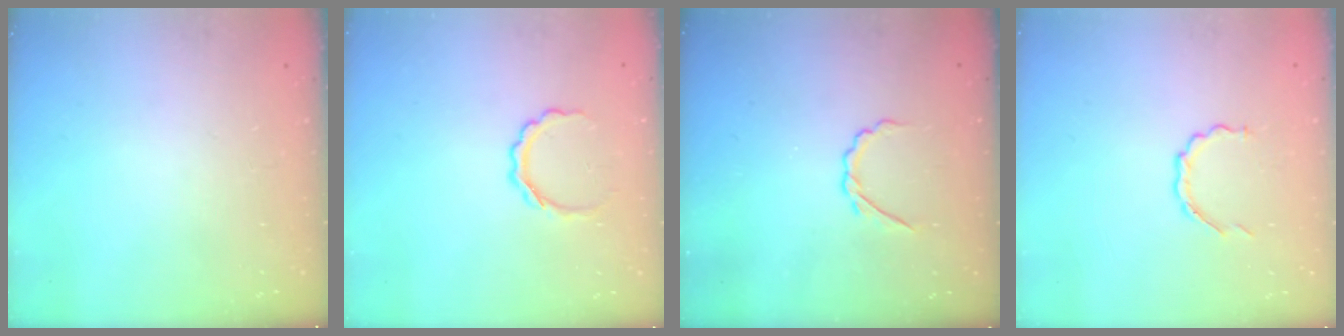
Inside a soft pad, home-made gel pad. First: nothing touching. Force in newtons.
{"total": 4.9, "press": 4.9, "slide": 0.7}
{"total": 2.8, "press": 2.6, "slide": 0.8}
{"total": 3.7, "press": 3.5, "slide": 1.2}